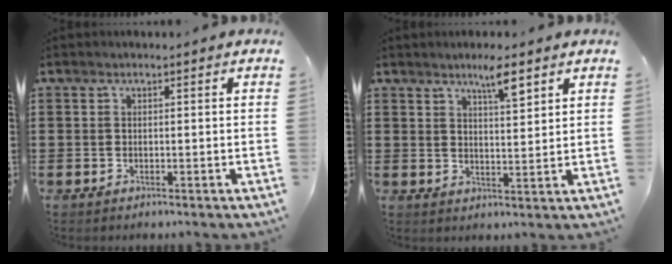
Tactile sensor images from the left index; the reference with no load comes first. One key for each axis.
{"total": 5.0, "fx": 3.6, "fy": 0.9, "fz": 3.4, "tx": -0.050, "ty": -0.006, "tz": 0.058}